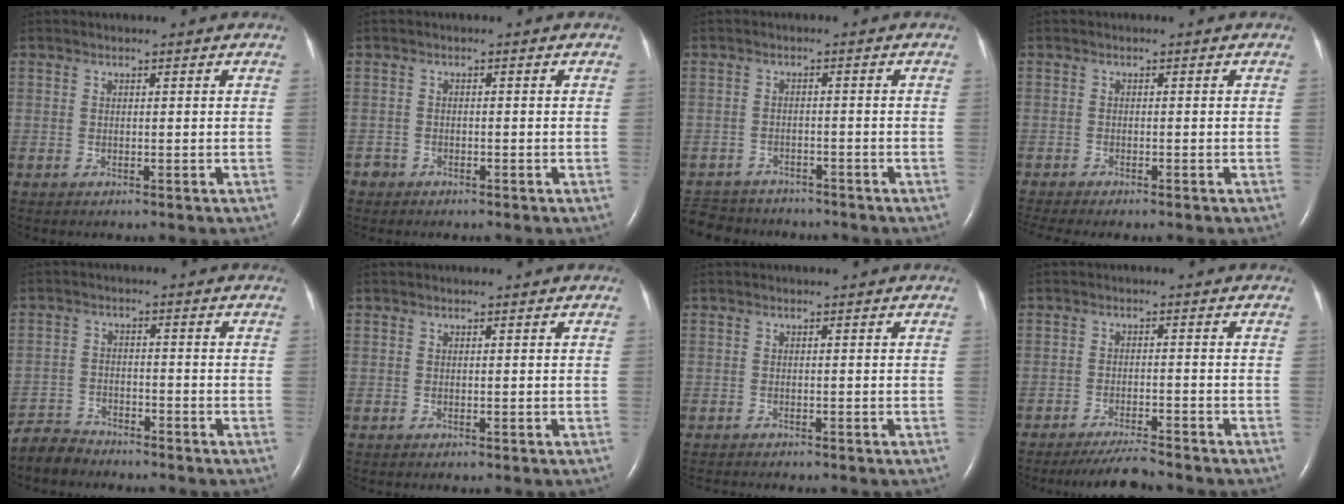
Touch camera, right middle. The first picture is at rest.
{"total": 1.5, "force": [-1.1, 0.9, -0.2], "torque": [-0.004, 0.005, -0.023]}
{"total": 8.5, "force": [-7.8, 3.0, 1.6], "torque": [-0.037, 0.000, -0.116]}
{"total": 5.3, "force": [-4.5, 0.7, 2.7], "torque": [-0.037, -0.007, -0.065]}
{"total": 4.2, "force": [-4.1, 1.0, -0.4], "torque": [0.003, -0.010, -0.078]}
{"total": 0.0}
{"total": 2.0, "force": [-1.9, 0.2, 0.6], "torque": [-0.011, -0.006, -0.024]}
{"total": 4.7, "force": [-4.4, -0.3, 1.5], "torque": [-0.030, -0.019, -0.079]}